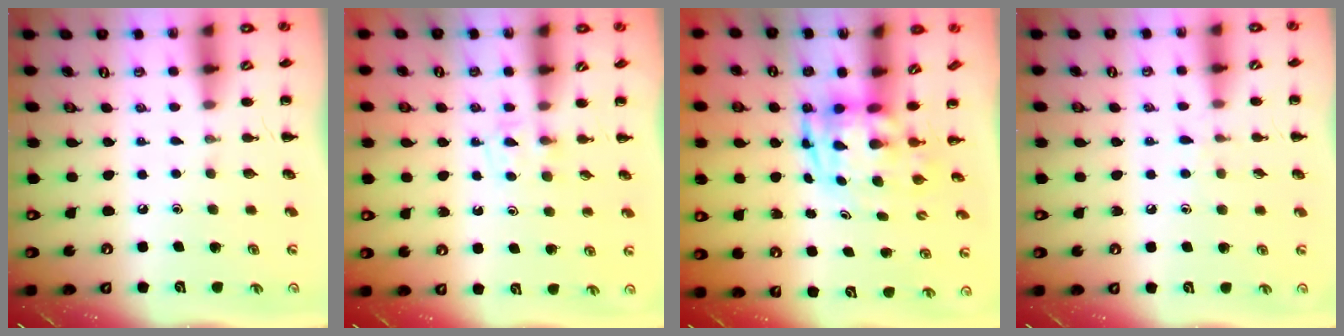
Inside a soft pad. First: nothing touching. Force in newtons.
{"total": 3.4, "press": 3.1, "slide": 1.5}
{"total": 3.2, "press": 3.1, "slide": 0.8}
{"total": 6.0, "press": 5.7, "slide": 2.0}